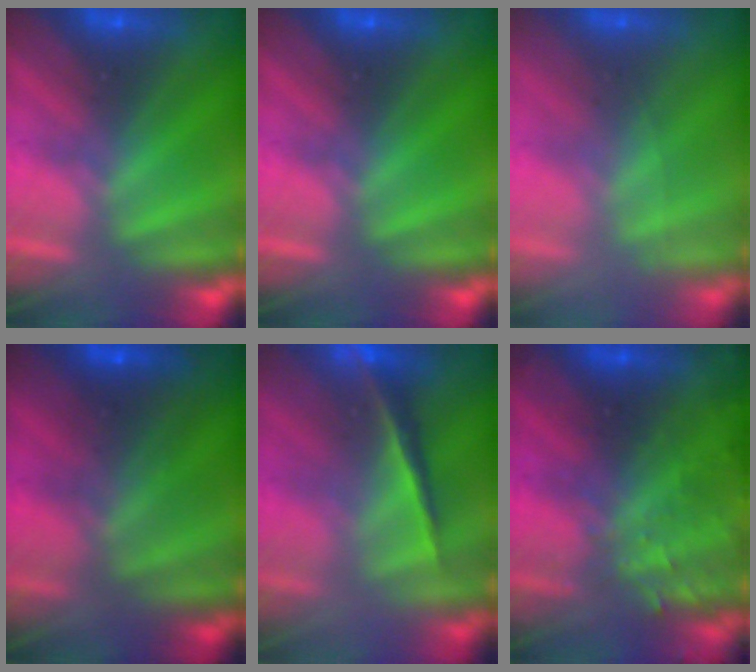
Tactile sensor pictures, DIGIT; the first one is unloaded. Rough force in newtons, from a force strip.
{"total": 0.0}
{"total": 2.6}
{"total": 7.0}
{"total": 1.9}
{"total": 8.1}